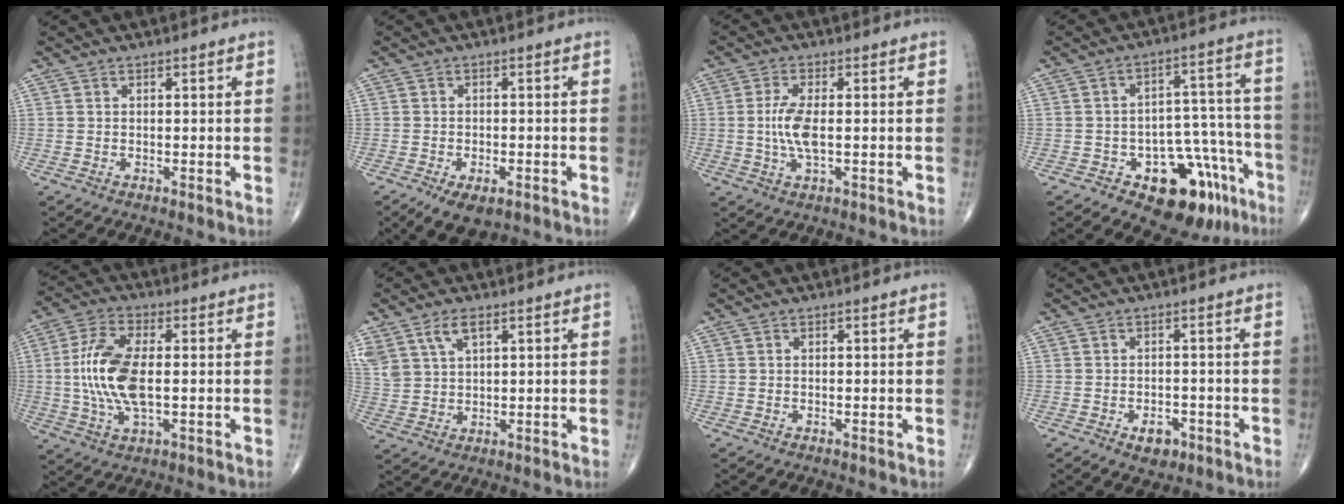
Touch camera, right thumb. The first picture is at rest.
{"total": 6.6, "force": [-3.9, 3.3, 4.3], "torque": [-0.066, 0.004, -0.057]}
{"total": 5.9, "force": [-0.2, 2.1, 5.5], "torque": [-0.127, -0.003, -0.007]}
{"total": 16.1, "force": [-9.0, 8.6, 10.3], "torque": [-0.078, 0.085, -0.117]}
{"total": 12.9, "force": [-0.2, 5.8, 11.5], "torque": [-0.247, 0.006, -0.004]}
{"total": 8.2, "force": [4.4, 4.5, 5.2], "torque": [-0.114, -0.007, 0.096]}
{"total": 0.0}
{"total": 3.9, "force": [-1.9, 2.5, 2.2], "torque": [-0.017, 0.010, -0.023]}